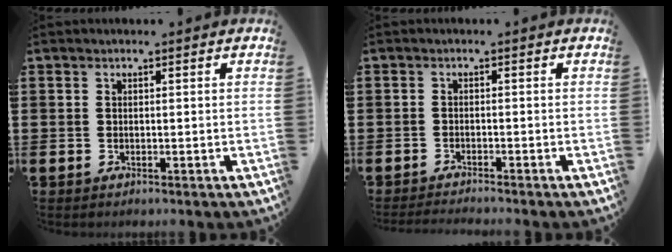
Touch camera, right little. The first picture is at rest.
{"total": 1.2, "force": [-1.1, -0.2, 0.2], "torque": [-0.003, 0.000, -0.023]}